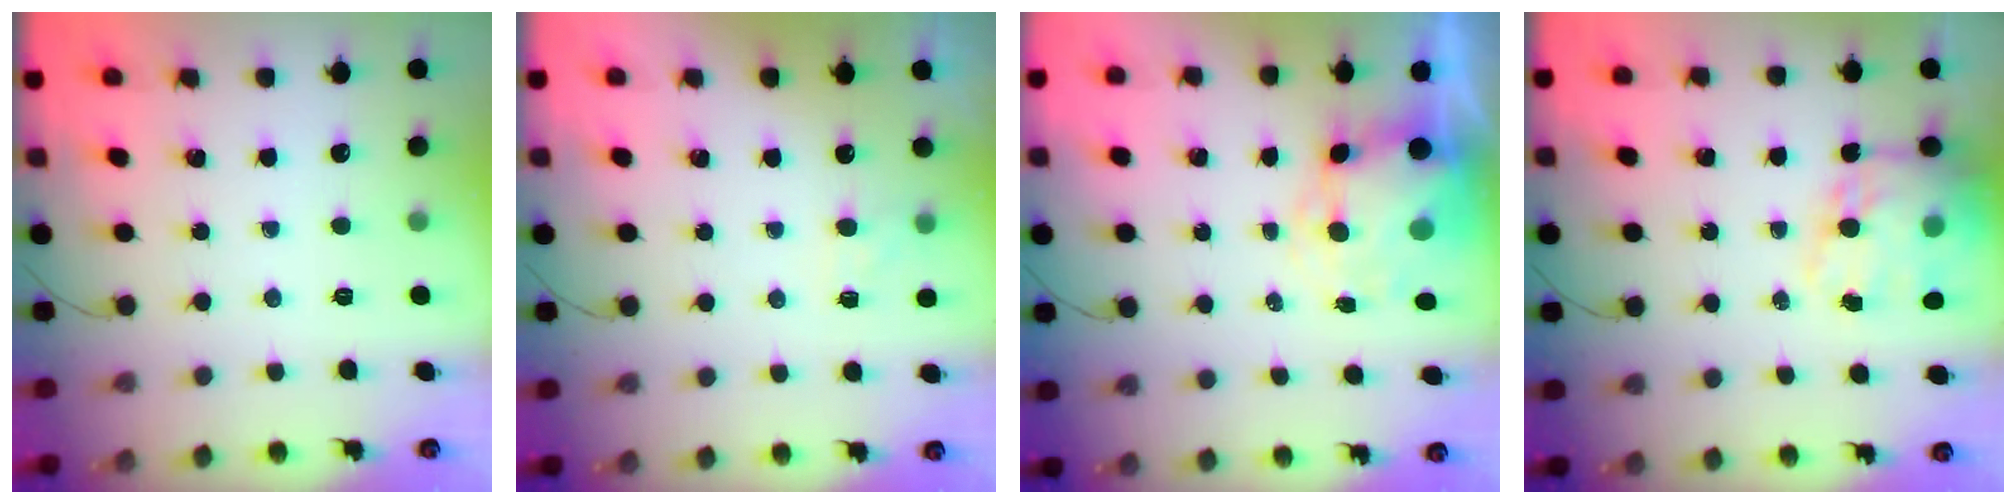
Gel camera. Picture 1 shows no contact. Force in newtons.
{"total": 3.6, "press": 3.4, "slide": 1.3}
{"total": 6.9, "press": 6.6, "slide": 1.8}
{"total": 18.0, "press": 17.4, "slide": 4.6}